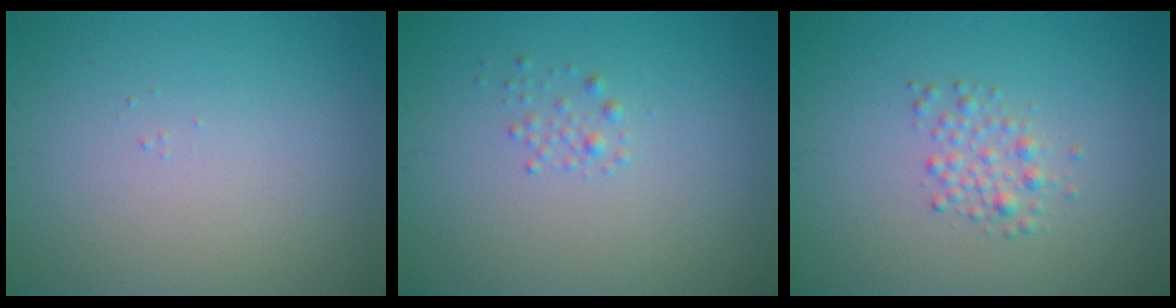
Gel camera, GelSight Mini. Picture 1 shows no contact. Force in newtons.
{"total": 0.9, "press": 0.9, "slide": 0.0}
{"total": 1.8, "press": 1.8, "slide": 0.0}